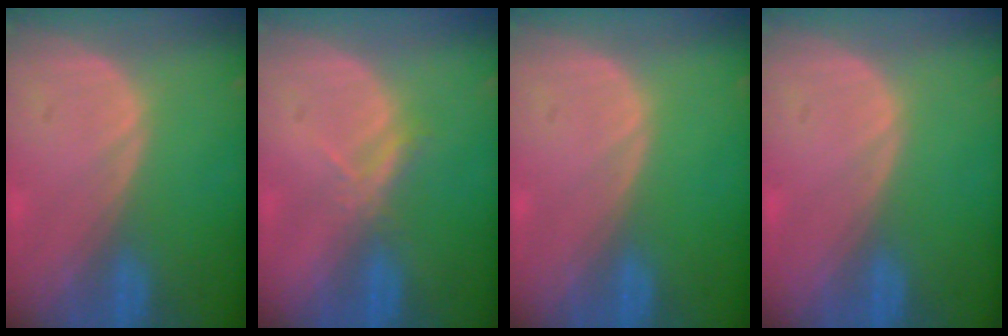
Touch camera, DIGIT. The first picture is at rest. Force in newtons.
{"total": 2.3, "press": 2.1, "slide": 0.9}
{"total": 0.0}
{"total": 0.0}